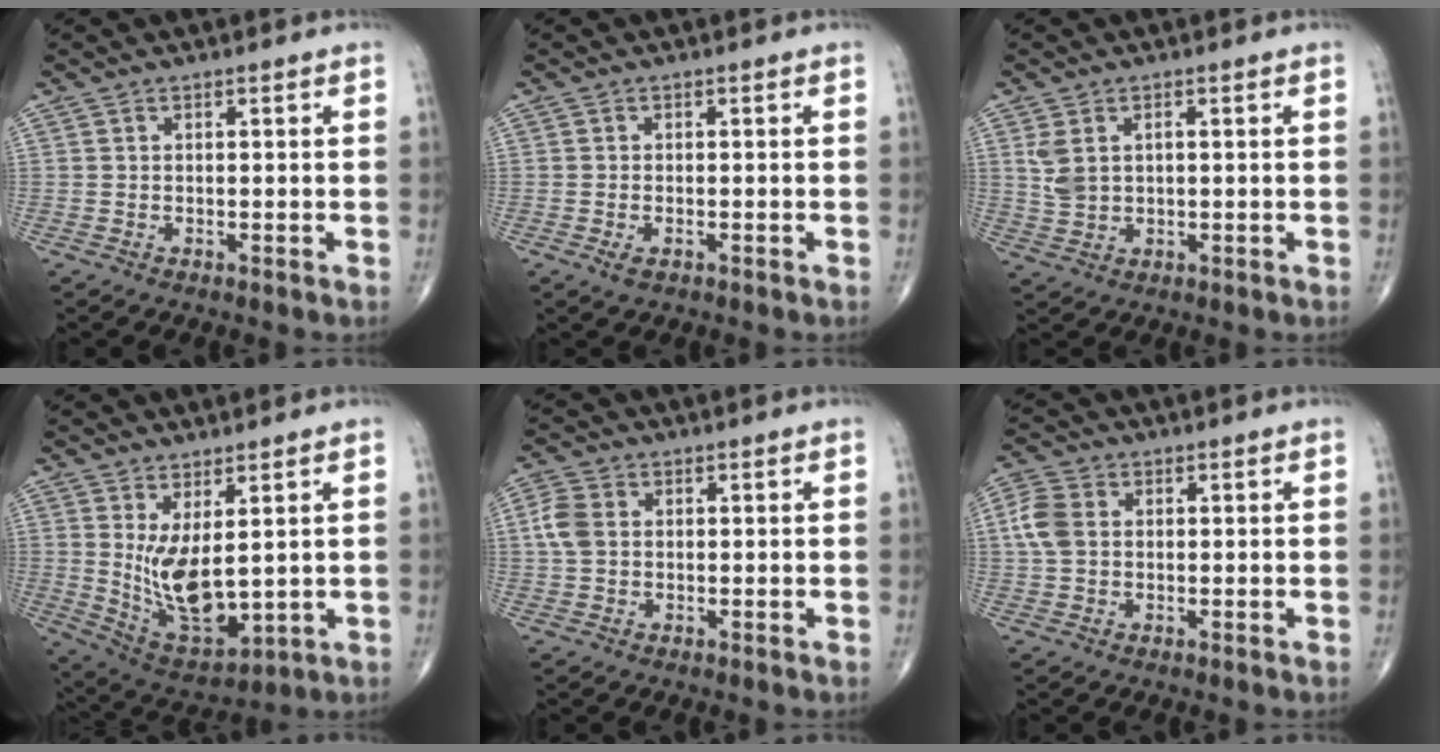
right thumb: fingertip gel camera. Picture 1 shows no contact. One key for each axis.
{"total": 1.6, "fx": -0.8, "fy": 0.8, "fz": 1.2, "tx": -0.026, "ty": -0.002, "tz": -0.012}
{"total": 4.3, "fx": 1.0, "fy": 2.9, "fz": 3.0, "tx": -0.063, "ty": 0.004, "tz": 0.029}
{"total": 11.8, "fx": 1.6, "fy": 5.3, "fz": 10.4, "tx": -0.172, "ty": -0.031, "tz": 0.054}
{"total": 4.6, "fx": 0.5, "fy": 3.4, "fz": 3.0, "tx": -0.072, "ty": 0.008, "tz": 0.006}
{"total": 5.7, "fx": 0.7, "fy": 4.3, "fz": 3.8, "tx": -0.091, "ty": 0.010, "tz": 0.009}